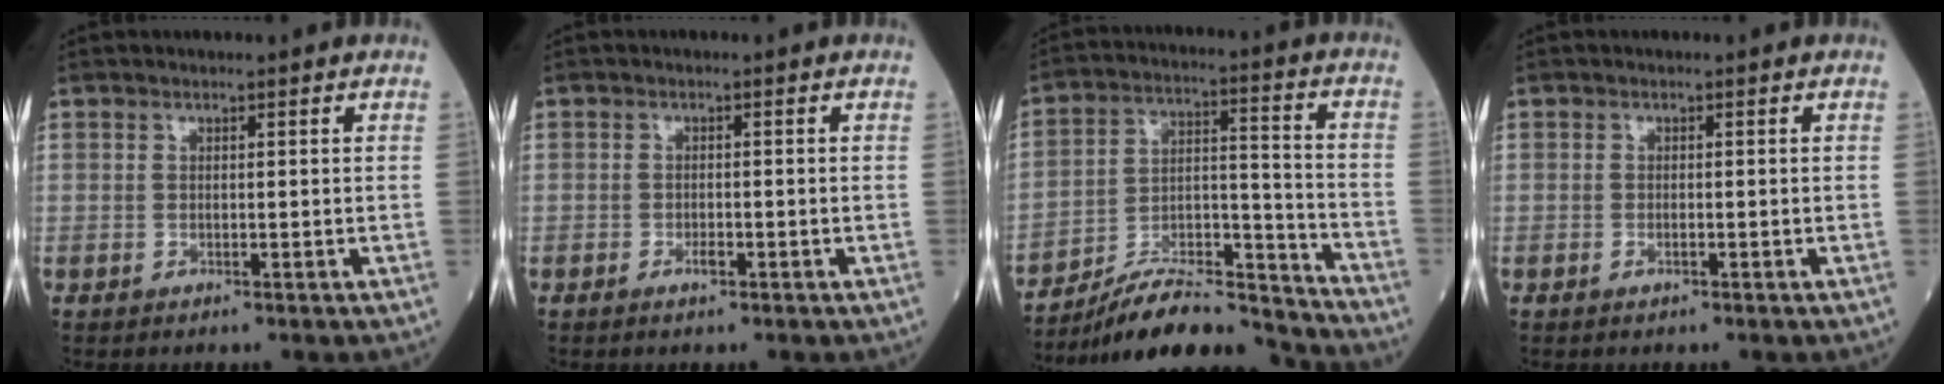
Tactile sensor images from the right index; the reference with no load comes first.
{"total": 1.4, "force": [-0.7, 0.5, 1.1], "torque": [-0.020, 0.000, -0.011]}
{"total": 17.3, "force": [-16.4, 1.7, 5.2], "torque": [-0.090, 0.033, -0.275]}
{"total": 0.9, "force": [-0.4, 0.2, 0.8], "torque": [-0.017, -0.001, -0.005]}